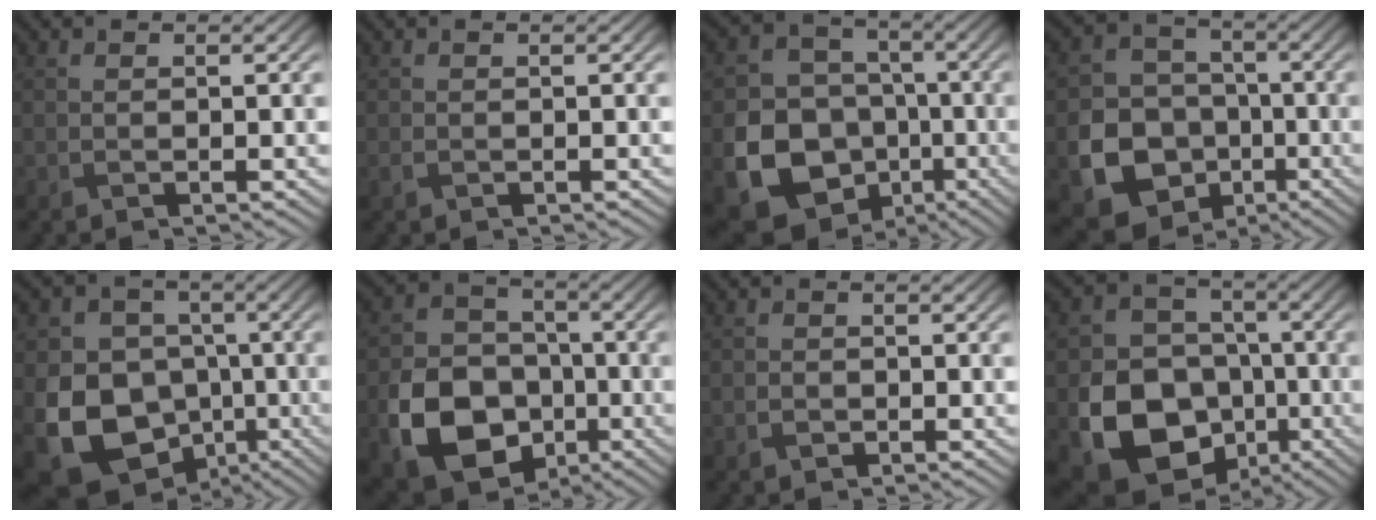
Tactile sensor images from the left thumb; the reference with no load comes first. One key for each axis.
{"total": 0.5, "fx": -0.3, "fy": 0.3, "fz": 0.3, "tx": -0.009, "ty": -0.003, "tz": -0.005}
{"total": 16.4, "fx": -6.2, "fy": 13.6, "fz": 6.8, "tx": -0.164, "ty": -0.054, "tz": -0.120}
{"total": 14.3, "fx": -5.4, "fy": 12.0, "fz": 5.6, "tx": -0.136, "ty": -0.058, "tz": -0.114}
{"total": 15.3, "fx": -4.7, "fy": 12.3, "fz": 7.6, "tx": -0.168, "ty": -0.036, "tz": -0.096}
{"total": 13.3, "fx": -4.9, "fy": 10.1, "fz": 7.2, "tx": -0.162, "ty": -0.038, "tz": -0.095}
{"total": 1.0, "fx": -0.5, "fy": 0.8, "fz": 0.4, "tx": -0.008, "ty": -0.002, "tz": -0.011}
{"total": 14.6, "fx": -5.3, "fy": 11.6, "fz": 7.3, "tx": -0.159, "ty": -0.052, "tz": -0.097}